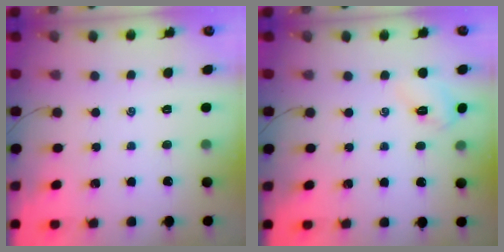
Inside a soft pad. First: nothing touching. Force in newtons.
{"total": 3.6, "press": 3.5, "slide": 0.9}